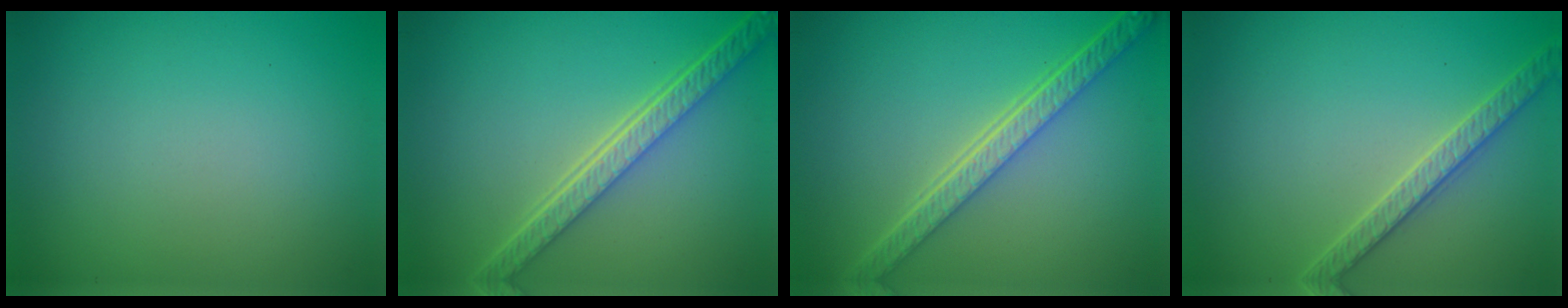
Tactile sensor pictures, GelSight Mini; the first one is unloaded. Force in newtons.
{"total": 5.5, "press": 4.1, "slide": 3.6}
{"total": 5.3, "press": 4.0, "slide": 3.4}
{"total": 2.8, "press": 2.8, "slide": 0.6}